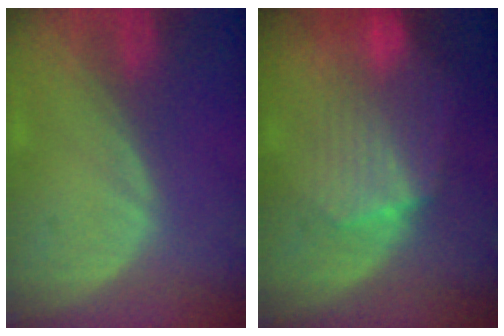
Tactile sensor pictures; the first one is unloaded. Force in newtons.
{"total": 8.3, "press": 8.1, "slide": 1.7}